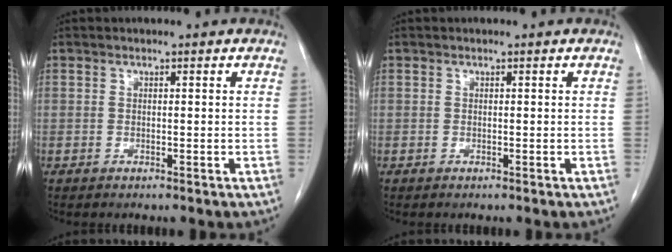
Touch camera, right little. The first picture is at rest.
{"total": 0.0}